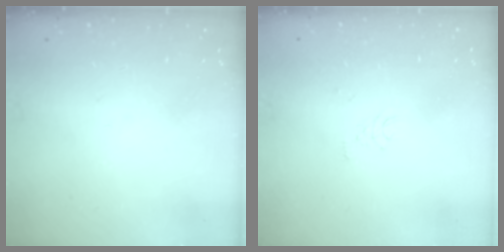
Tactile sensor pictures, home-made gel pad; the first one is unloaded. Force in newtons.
{"total": 2.6, "press": 2.6, "slide": 0.1}